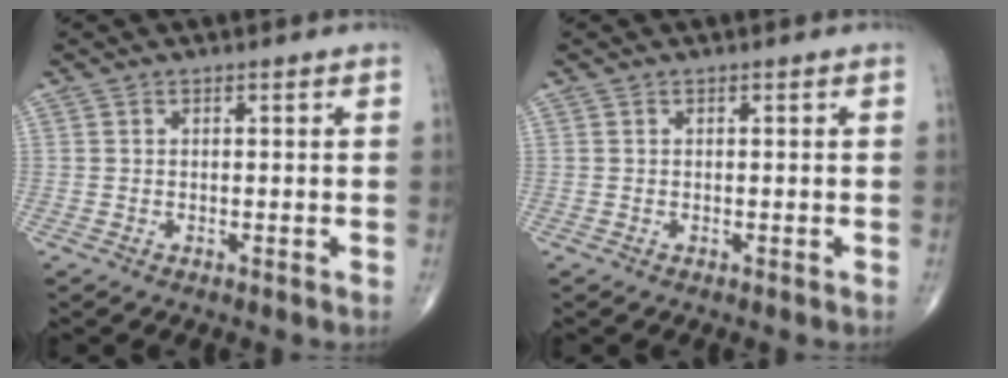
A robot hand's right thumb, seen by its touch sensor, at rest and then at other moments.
{"total": 0.0}